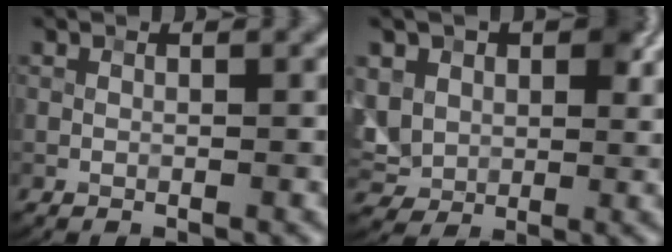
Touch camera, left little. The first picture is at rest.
{"total": 7.3, "force": [2.3, 5.9, 3.6], "torque": [-0.098, 0.013, 0.031]}